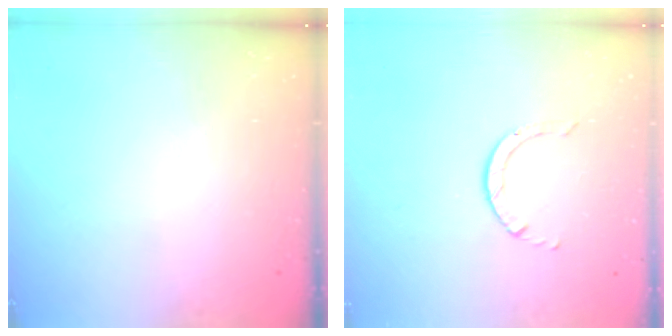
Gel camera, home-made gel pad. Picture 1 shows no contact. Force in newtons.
{"total": 1.7, "press": 1.7, "slide": 0.1}